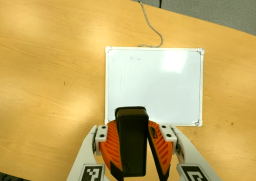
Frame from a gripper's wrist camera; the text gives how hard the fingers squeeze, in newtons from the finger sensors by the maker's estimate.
{"total": 9.7, "left": 9.5, "right": 9.8}